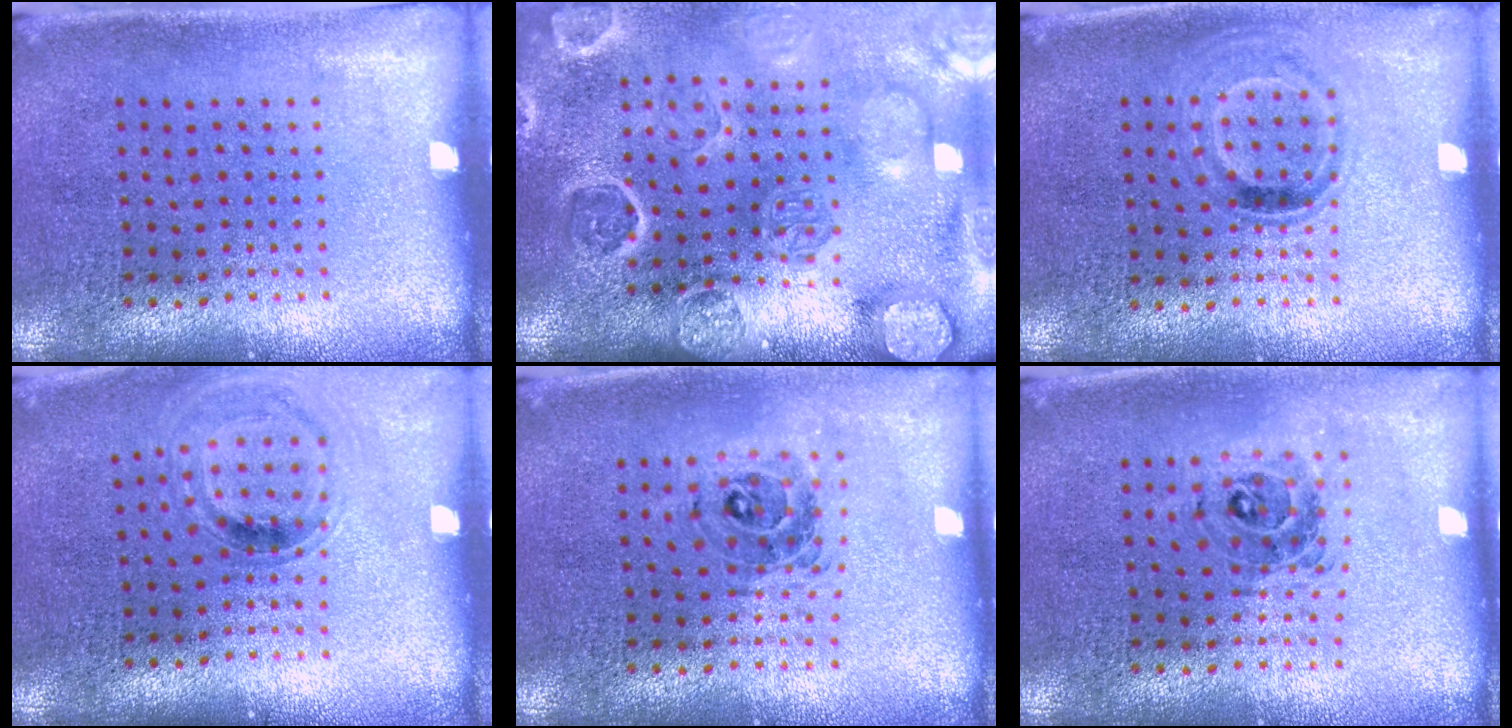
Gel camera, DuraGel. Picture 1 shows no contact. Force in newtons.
{"total": 4.3, "press": 3.5, "slide": 2.5}
{"total": 1.0, "press": 0.9, "slide": 0.6}
{"total": 0.8, "press": 0.8, "slide": 0.2}
{"total": 0.8, "press": 0.8, "slide": 0.1}
{"total": 0.7, "press": 0.7, "slide": 0.0}